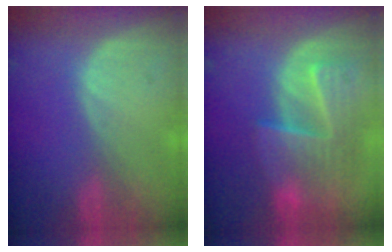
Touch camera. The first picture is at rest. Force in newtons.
{"total": 8.9, "press": 8.1, "slide": 3.7}